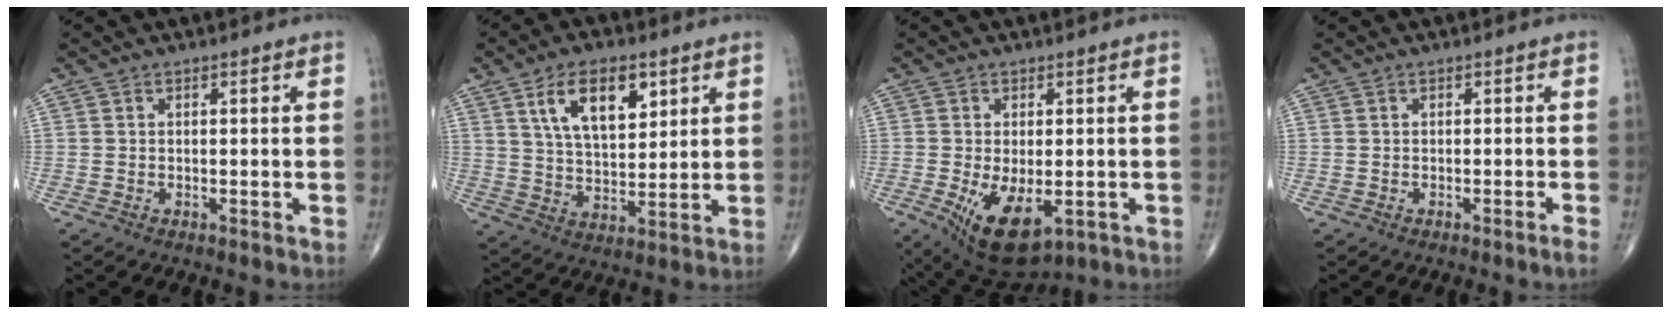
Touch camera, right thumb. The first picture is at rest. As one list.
[{"total": 12.1, "force": [5.5, 6.1, 8.9], "torque": [-0.131, -0.024, 0.104]}, {"total": 10.8, "force": [-3.3, 5.5, 8.7], "torque": [-0.138, -0.014, -0.037]}, {"total": 1.4, "force": [-0.9, -0.5, 1.0], "torque": [-0.020, 0.001, -0.016]}]